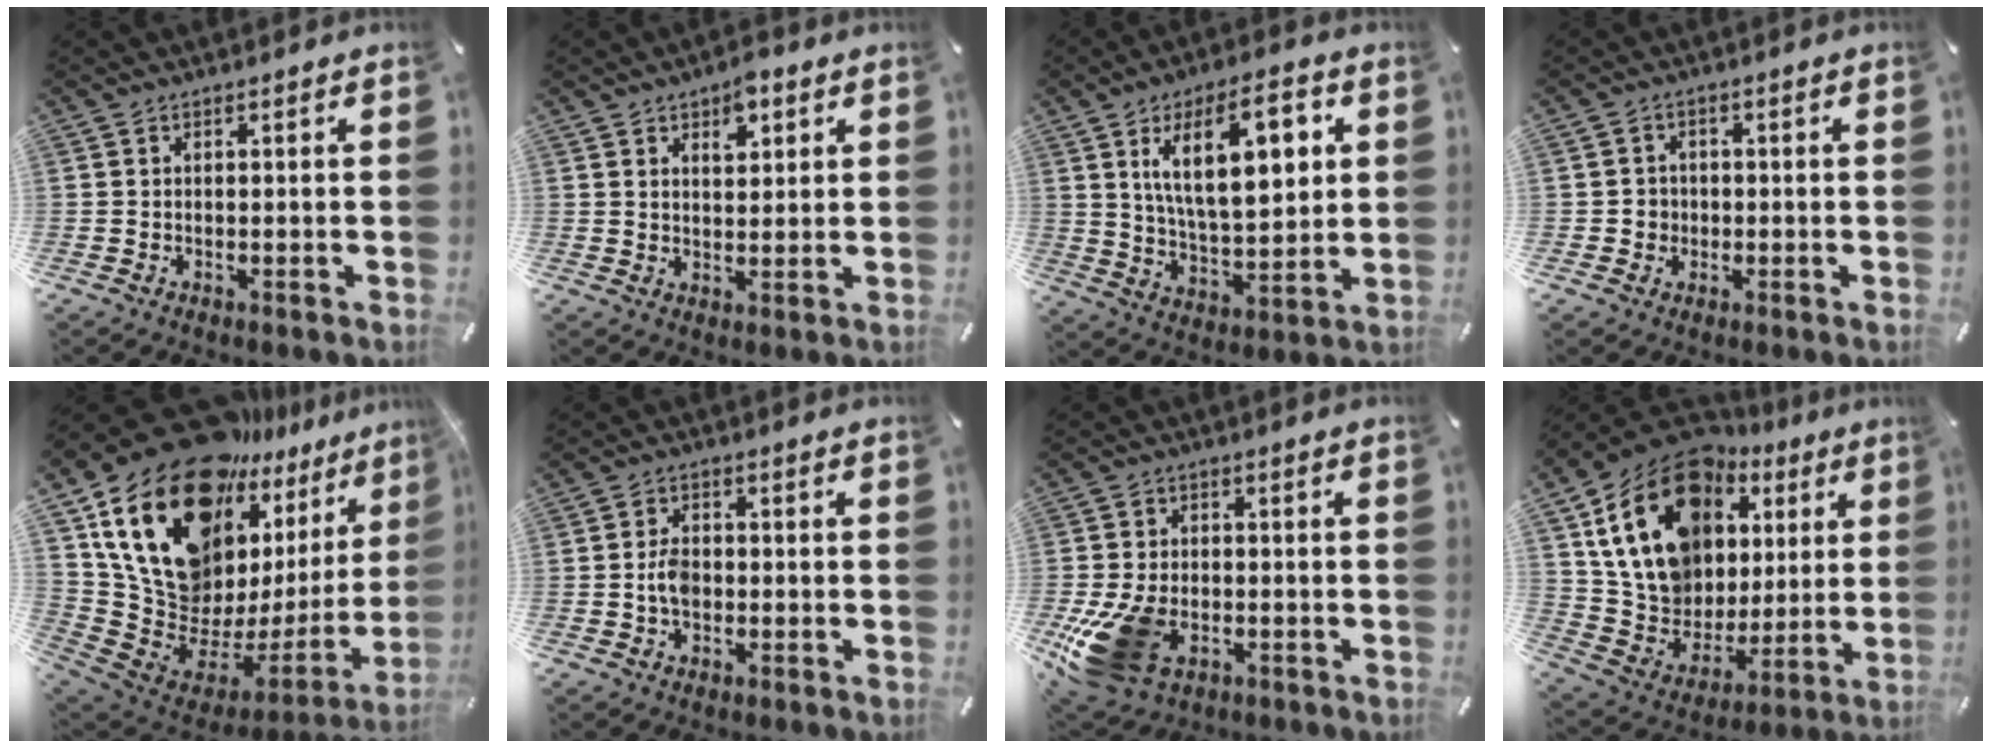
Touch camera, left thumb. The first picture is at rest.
{"total": 4.9, "force": [2.7, 3.2, 2.7], "torque": [-0.022, -0.007, 0.039]}
{"total": 18.0, "force": [7.0, 8.3, 14.4], "torque": [-0.234, -0.009, 0.112]}
{"total": 3.1, "force": [-0.6, 3.0, 0.4], "torque": [-0.010, 0.007, -0.015]}
{"total": 24.0, "force": [14.1, 14.0, 13.6], "torque": [-0.205, -0.139, 0.269]}
{"total": 4.3, "force": [-0.9, 2.9, 3.1], "torque": [-0.063, 0.008, -0.018]}
{"total": 14.7, "force": [-5.2, 9.9, 9.5], "torque": [-0.191, 0.016, -0.085]}
{"total": 21.1, "force": [8.5, 15.9, 11.0], "torque": [-0.222, -0.048, 0.160]}